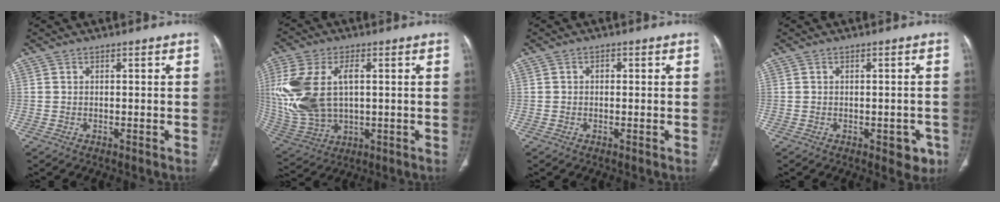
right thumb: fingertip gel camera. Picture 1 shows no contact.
{"total": 17.9, "force": [2.2, 10.7, 14.2], "torque": [-0.322, -0.001, 0.056]}
{"total": 1.0, "force": [0.0, 0.8, 0.6], "torque": [-0.005, 0.003, -0.003]}
{"total": 4.3, "force": [-1.8, 2.4, 3.0], "torque": [-0.009, 0.003, -0.019]}